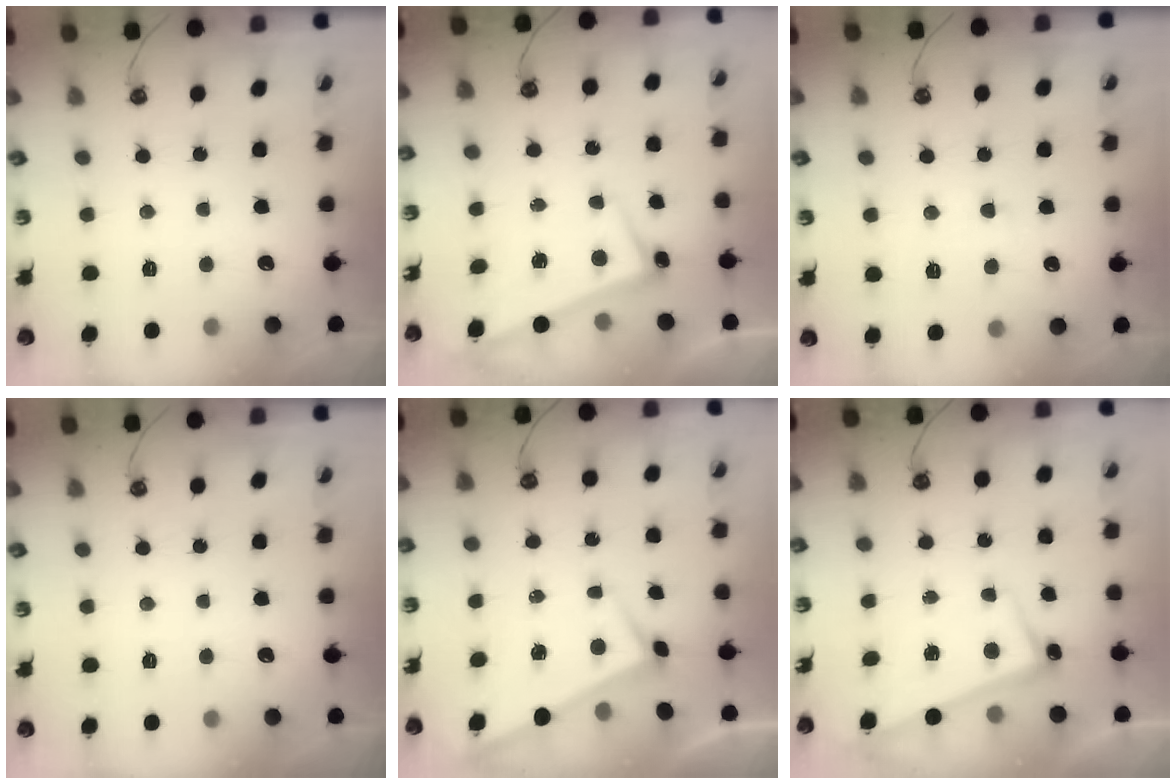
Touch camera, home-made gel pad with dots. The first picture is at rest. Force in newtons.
{"total": 2.5, "press": 2.4, "slide": 0.5}
{"total": 2.5, "press": 2.5, "slide": 0.4}
{"total": 0.0}
{"total": 2.6, "press": 2.6, "slide": 0.2}
{"total": 2.6, "press": 2.5, "slide": 0.8}